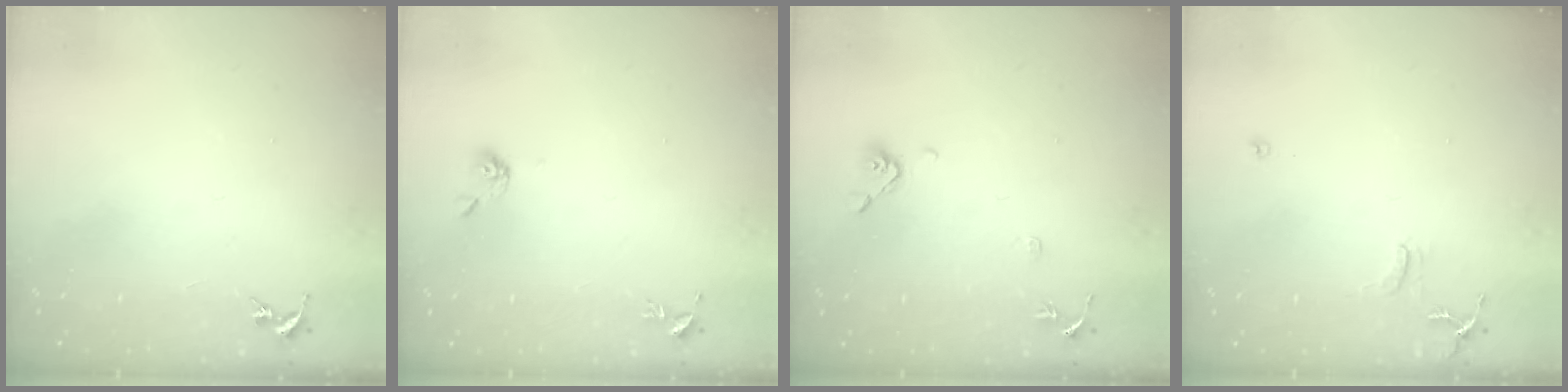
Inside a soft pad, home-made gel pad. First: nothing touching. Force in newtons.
{"total": 4.7, "press": 4.5, "slide": 1.3}
{"total": 8.9, "press": 8.7, "slide": 1.9}
{"total": 7.2, "press": 7.2, "slide": 0.8}